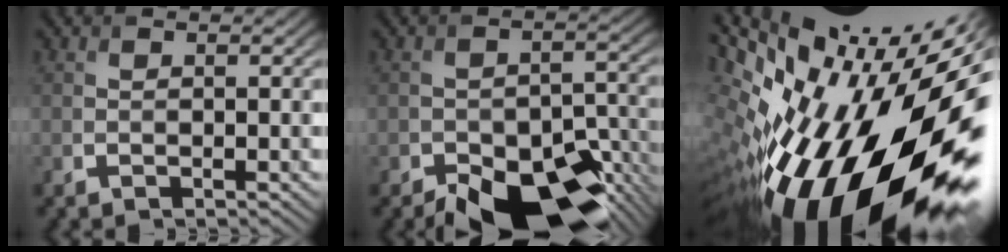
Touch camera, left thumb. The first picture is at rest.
{"total": 13.2, "force": [-9.1, 5.7, 7.7], "torque": [-0.111, -0.021, -0.136]}
{"total": 21.2, "force": [-4.5, 7.4, 19.3], "torque": [-0.340, -0.052, -0.086]}